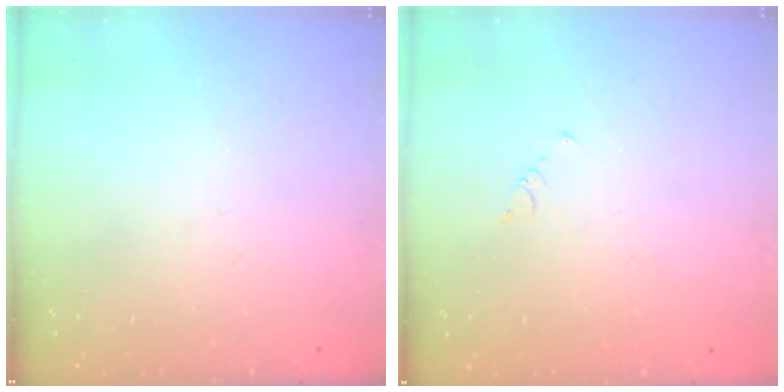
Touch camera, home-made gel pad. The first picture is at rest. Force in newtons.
{"total": 0.7, "press": 0.6, "slide": 0.2}